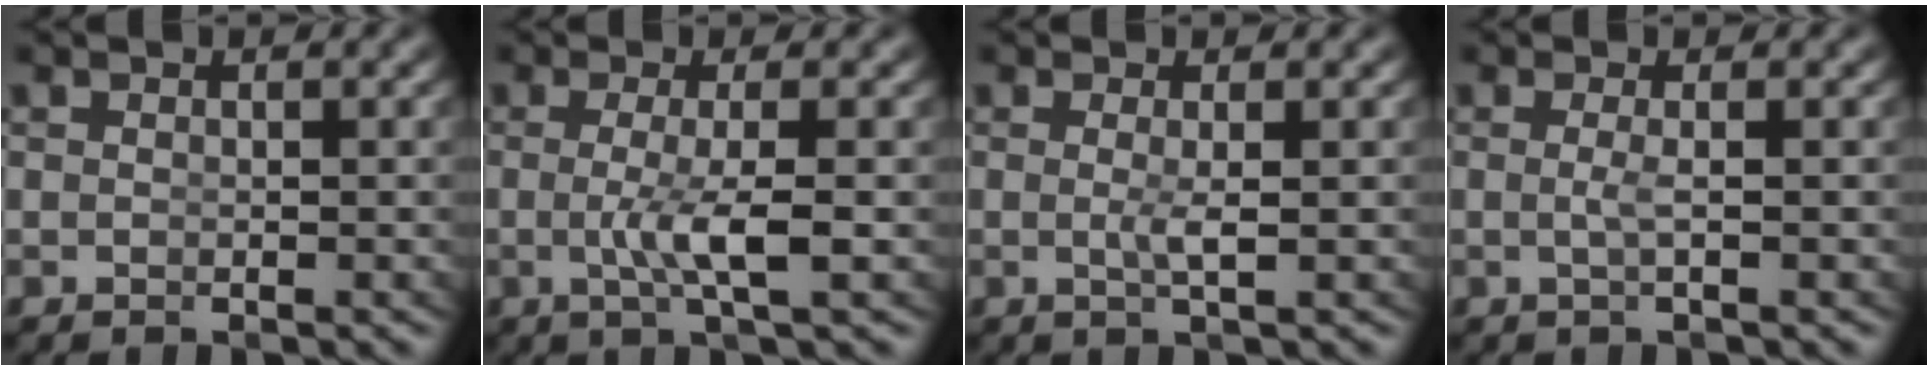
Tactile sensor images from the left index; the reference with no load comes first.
{"total": 3.0, "force": [-0.6, -0.4, 3.0], "torque": [-0.063, -0.012, -0.001]}
{"total": 1.4, "force": [-0.2, -0.6, 1.2], "torque": [-0.031, -0.013, 0.005]}
{"total": 1.3, "force": [-0.4, -0.7, 1.0], "torque": [-0.028, -0.010, 0.001]}